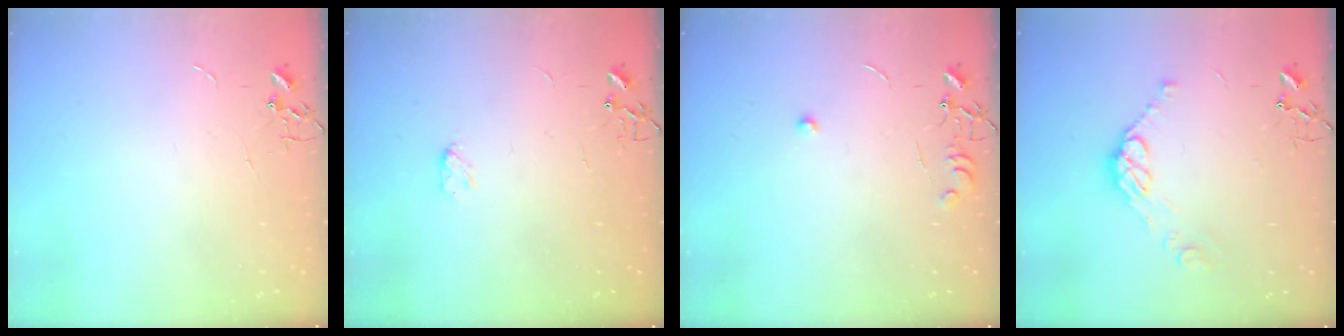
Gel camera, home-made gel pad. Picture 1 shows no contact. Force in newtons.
{"total": 3.7, "press": 3.7, "slide": 0.5}
{"total": 7.2, "press": 7.2, "slide": 0.8}
{"total": 9.1, "press": 9.1, "slide": 0.7}